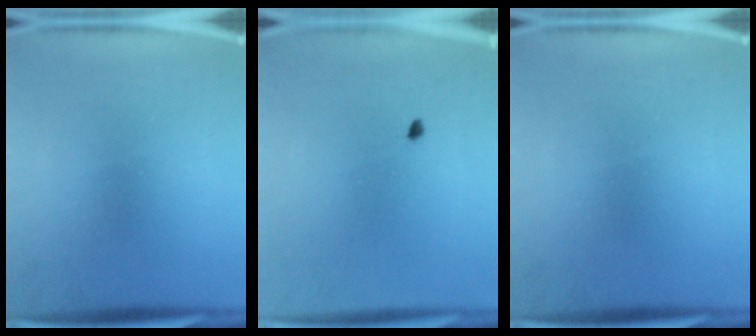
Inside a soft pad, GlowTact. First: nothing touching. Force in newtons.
{"total": 0.6}
{"total": 0.0}